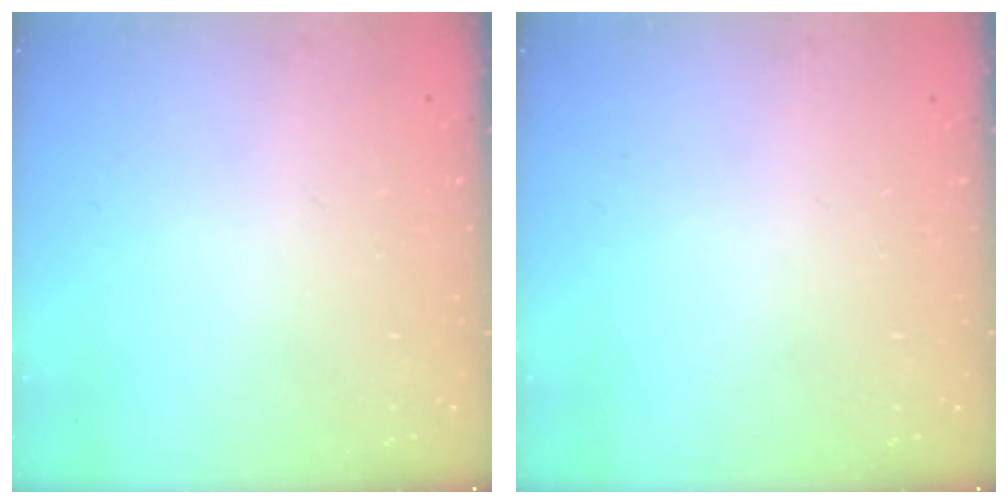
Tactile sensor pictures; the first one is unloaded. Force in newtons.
{"total": 0.0}